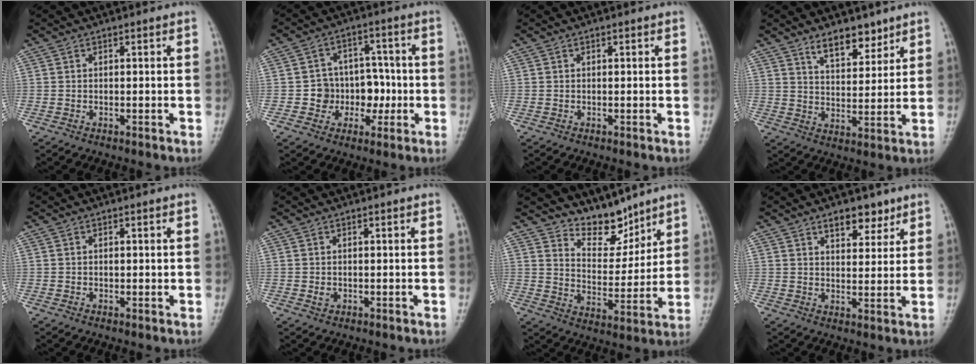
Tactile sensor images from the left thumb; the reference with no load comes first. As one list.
[{"total": 8.7, "force": [-1.8, 7.6, 3.8], "torque": [0.000, 0.034, -0.030]}, {"total": 0.0}, {"total": 7.6, "force": [5.5, 3.4, 3.9], "torque": [-0.030, -0.041, 0.094]}, {"total": 0.6, "force": [0.1, 0.5, 0.4], "torque": [-0.001, 0.001, -0.001]}, {"total": 1.0, "force": [-0.1, 0.8, 0.5], "torque": [-0.005, 0.001, 0.000]}, {"total": 8.8, "force": [7.6, 3.7, 2.2], "torque": [-0.004, -0.065, 0.141]}, {"total": 6.1, "force": [4.0, 3.2, 3.3], "torque": [-0.016, -0.023, 0.060]}]